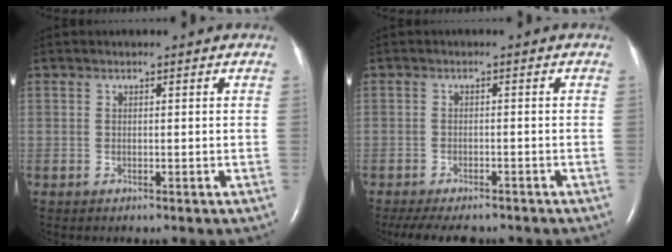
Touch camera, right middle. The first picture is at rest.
{"total": 10.1, "force": [-8.6, 3.1, 4.4], "torque": [-0.077, -0.011, -0.117]}